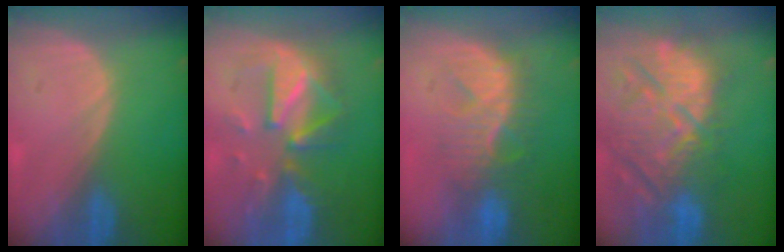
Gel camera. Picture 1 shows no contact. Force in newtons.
{"total": 9.1, "press": 9.1, "slide": 0.5}
{"total": 8.2, "press": 8.1, "slide": 1.5}
{"total": 14.9, "press": 12.9, "slide": 7.4}